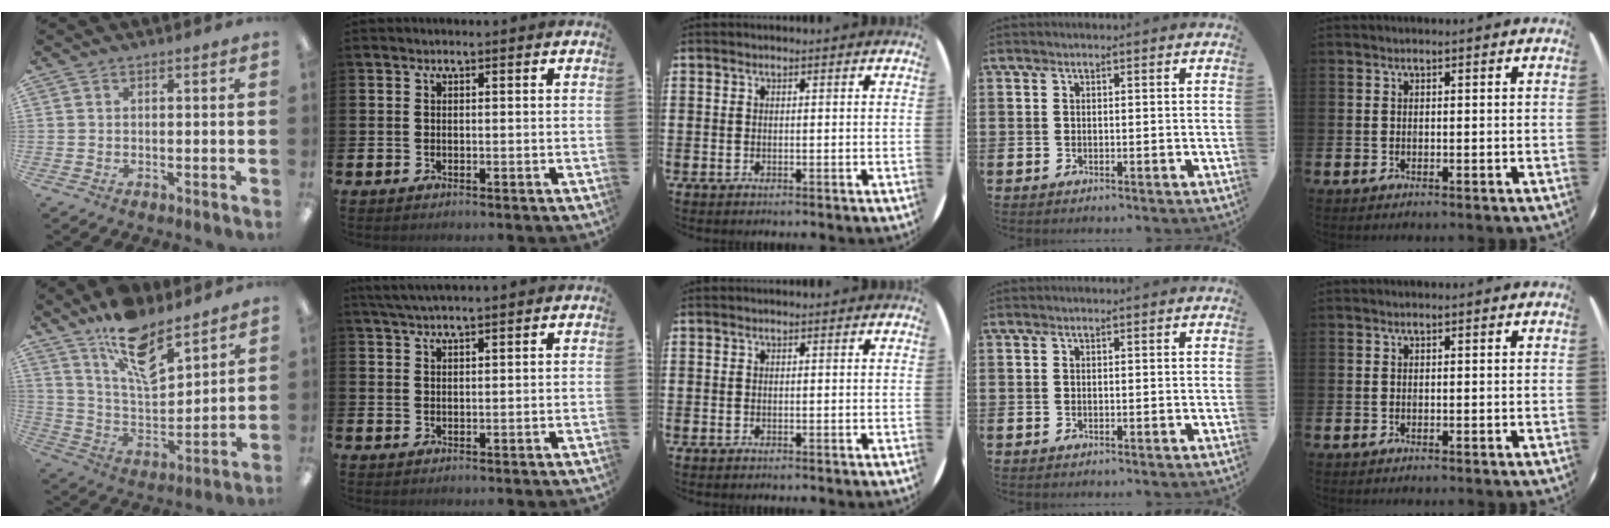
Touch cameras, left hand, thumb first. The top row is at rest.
{"thumb": {"total": 15.6, "force": [11.0, 6.2, 9.1], "torque": [-0.157, -0.061, 0.194]}, "index": {"total": 3.4, "force": [3.2, 0.1, 1.1], "torque": [-0.038, -0.002, 0.062]}}